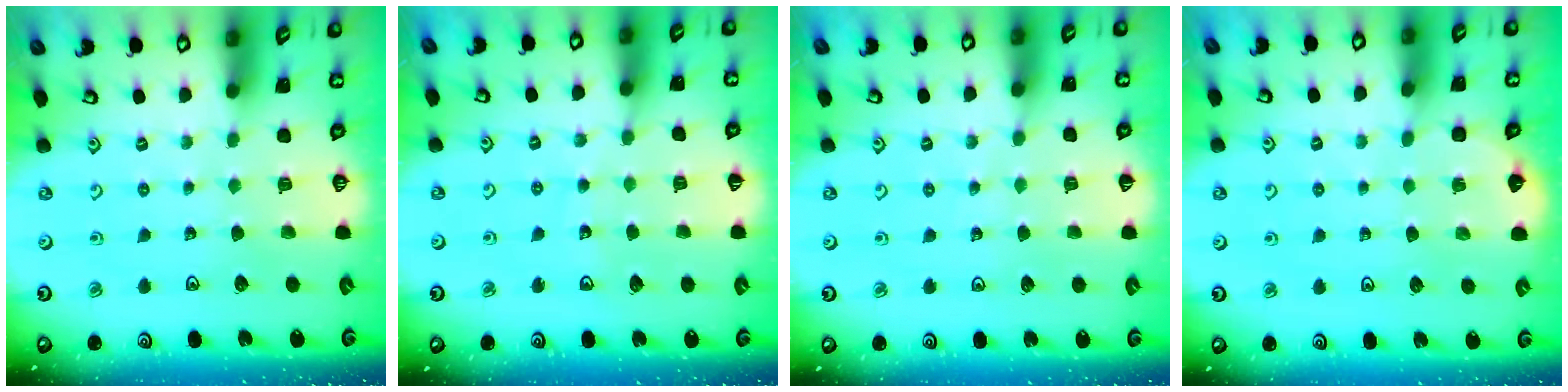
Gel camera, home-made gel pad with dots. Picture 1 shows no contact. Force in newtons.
{"total": 7.2, "press": 6.7, "slide": 2.5}
{"total": 1.7, "press": 1.7, "slide": 0.2}
{"total": 2.3, "press": 2.3, "slide": 0.1}